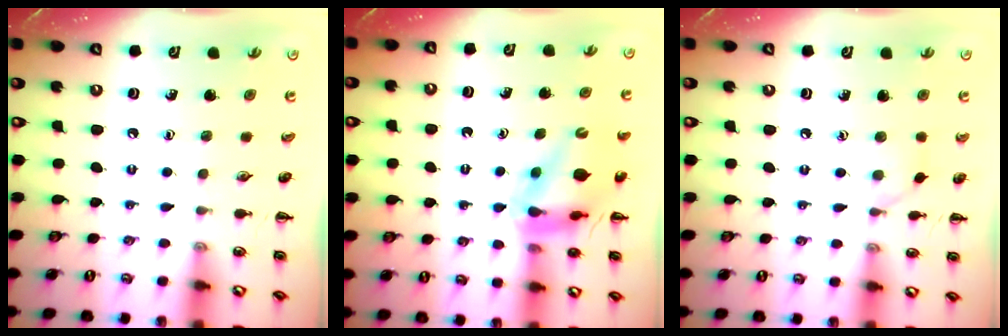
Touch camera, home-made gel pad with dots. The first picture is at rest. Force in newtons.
{"total": 12.0, "press": 11.5, "slide": 3.7}
{"total": 3.8, "press": 3.5, "slide": 1.5}